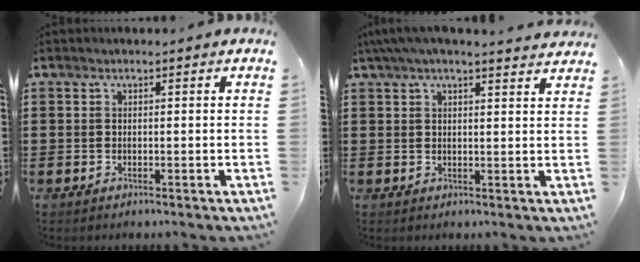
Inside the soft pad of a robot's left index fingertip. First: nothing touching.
{"total": 4.0, "force": [3.4, 0.1, 2.0], "torque": [-0.049, -0.005, 0.061]}